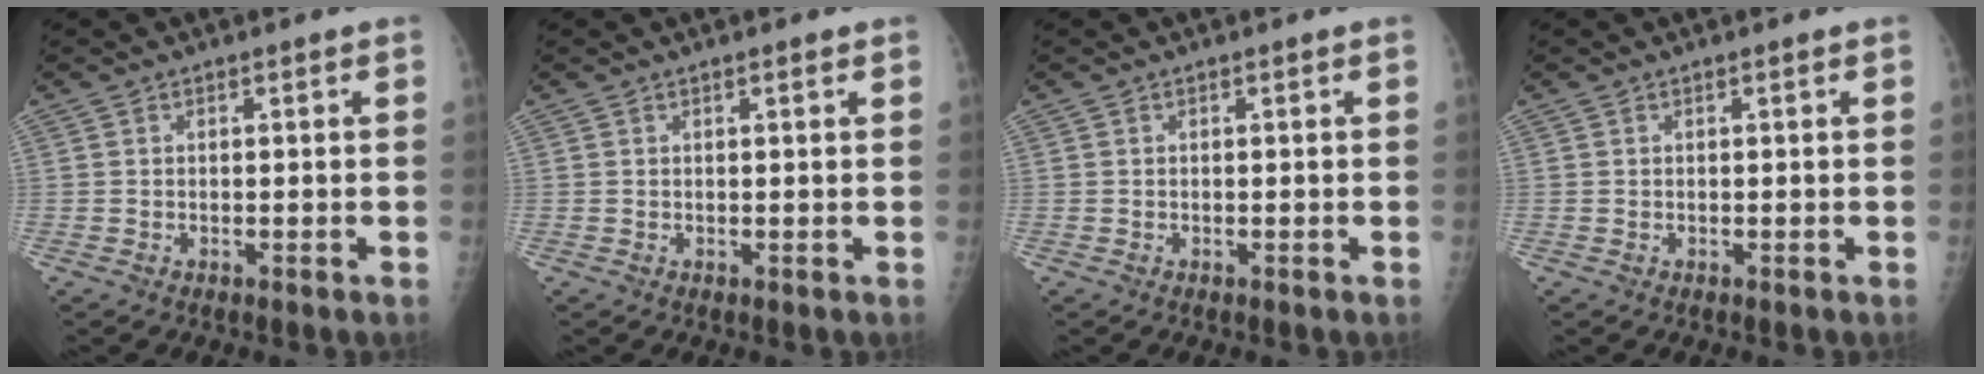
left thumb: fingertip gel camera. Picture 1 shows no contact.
{"total": 0.7, "force": [0.5, 0.2, 0.5], "torque": [-0.008, -0.001, 0.007]}
{"total": 0.0}
{"total": 0.0}